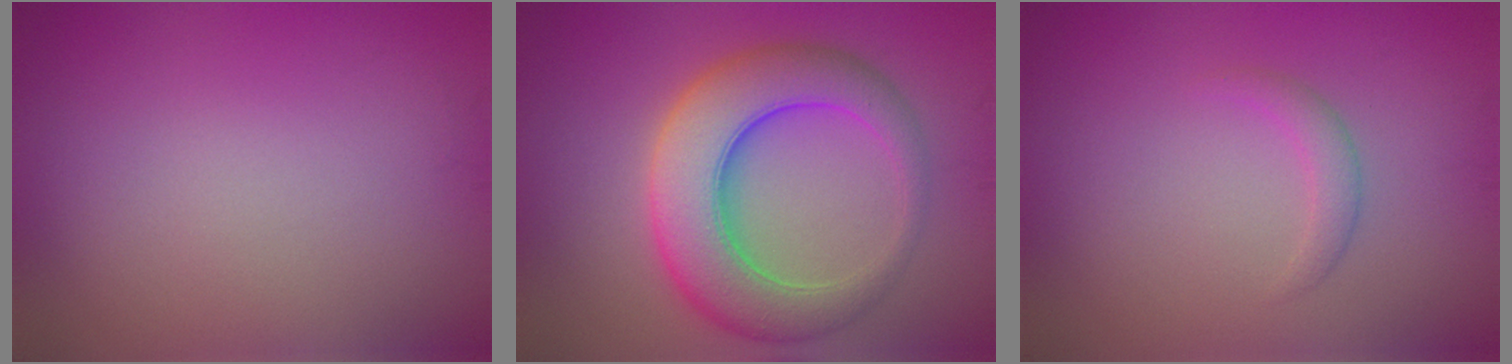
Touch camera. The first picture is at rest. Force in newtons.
{"total": 8.5, "press": 8.5, "slide": 0.3}
{"total": 1.4, "press": 1.4, "slide": 0.1}